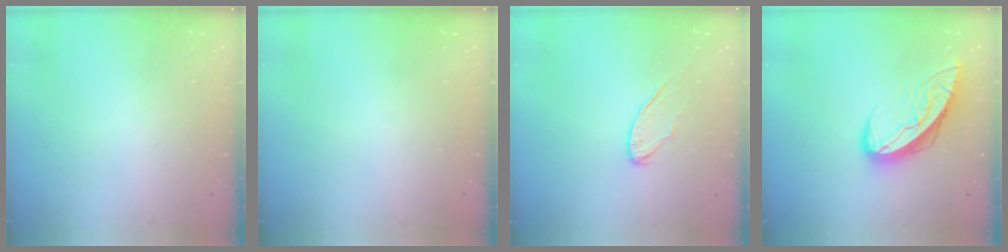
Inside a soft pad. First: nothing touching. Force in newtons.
{"total": 0.0}
{"total": 6.8, "press": 6.8, "slide": 0.6}
{"total": 9.1, "press": 9.0, "slide": 1.0}